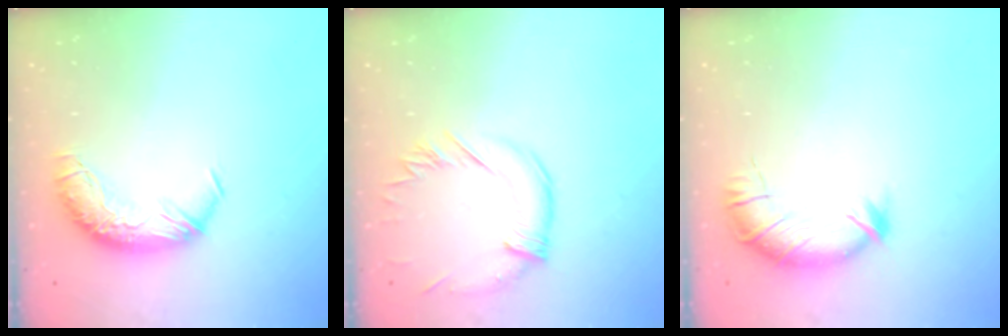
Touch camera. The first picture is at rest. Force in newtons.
{"total": 1.3, "press": 0.3, "slide": 1.3}
{"total": 3.8, "press": 3.8, "slide": 0.7}